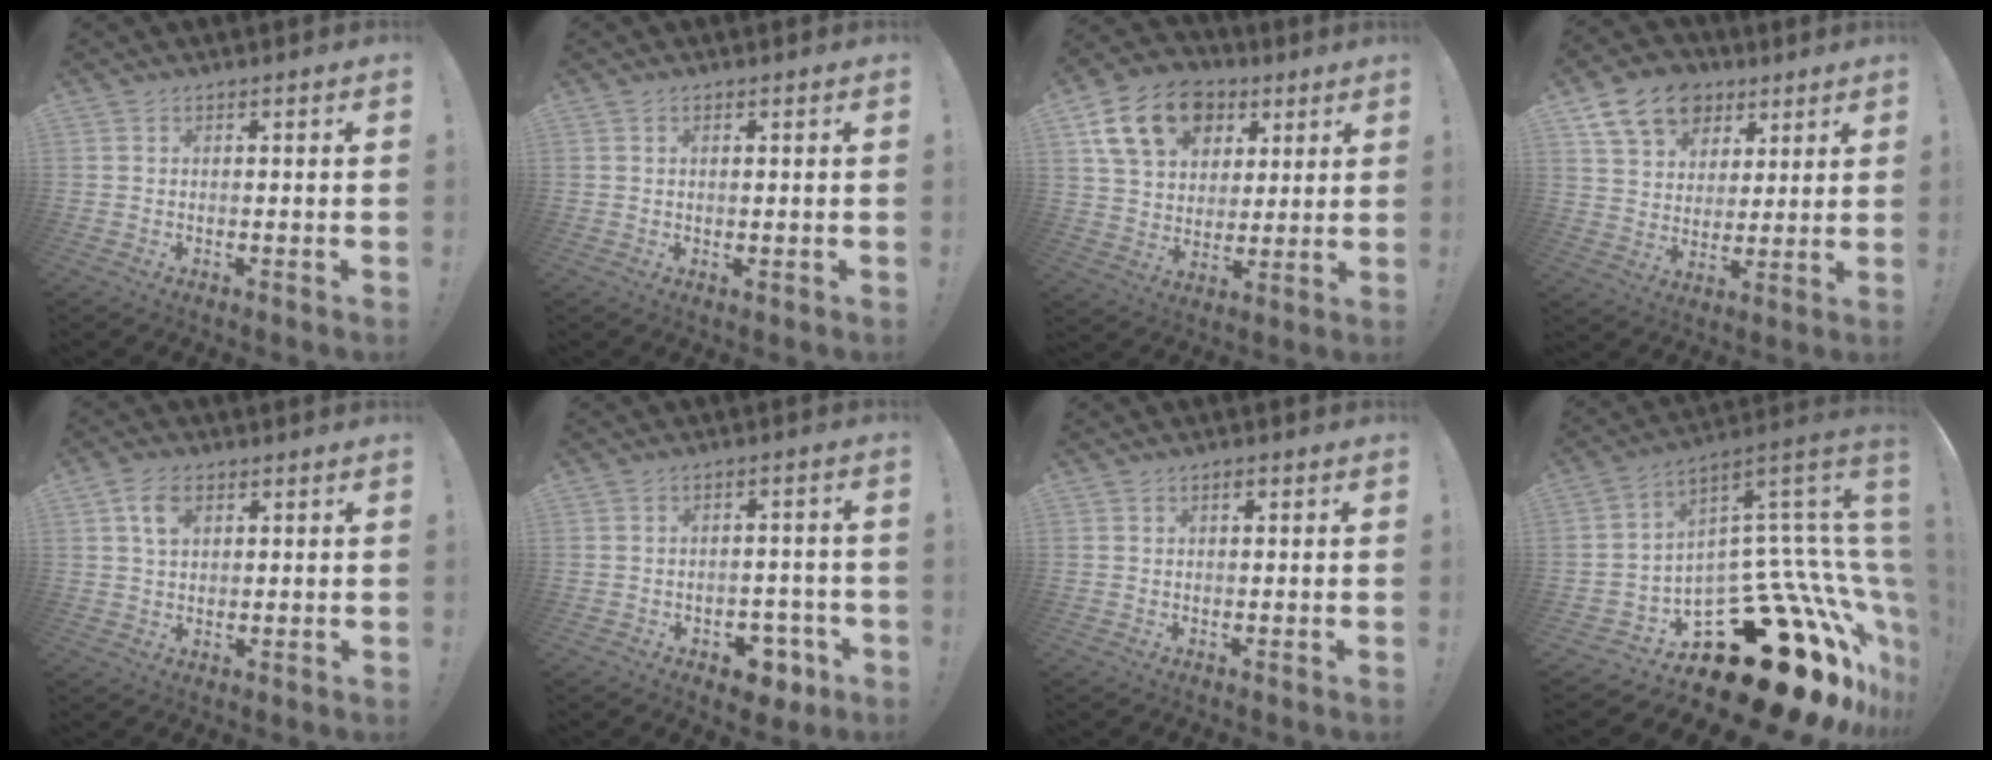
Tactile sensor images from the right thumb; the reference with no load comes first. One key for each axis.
{"total": 1.0, "fx": 0.5, "fy": 0.5, "fz": 0.6, "tx": -0.005, "ty": -0.003, "tz": 0.009}
{"total": 17.9, "fx": 8.2, "fy": 12.8, "fz": 9.6, "tx": -0.144, "ty": -0.030, "tz": 0.155}
{"total": 15.6, "fx": 8.4, "fy": 11.2, "fz": 6.8, "tx": -0.099, "ty": -0.042, "tz": 0.158}
{"total": 6.4, "fx": 2.8, "fy": 4.4, "fz": 3.8, "tx": -0.050, "ty": -0.006, "tz": 0.049}
{"total": 7.7, "fx": -4.1, "fy": 5.2, "fz": 4.1, "tx": -0.026, "ty": 0.035, "tz": -0.065}
{"total": 1.0, "fx": 0.6, "fy": 0.5, "fz": 0.7, "tx": -0.006, "ty": -0.001, "tz": 0.009}
{"total": 27.4, "fx": -14.3, "fy": 13.2, "fz": 19.4, "tx": -0.170, "ty": -0.002, "tz": -0.181}